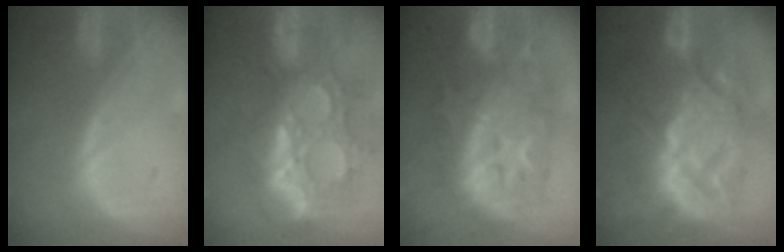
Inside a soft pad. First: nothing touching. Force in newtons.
{"total": 14.7, "press": 12.2, "slide": 8.1}
{"total": 12.4, "press": 12.3, "slide": 1.0}
{"total": 13.7, "press": 13.7, "slide": 1.3}